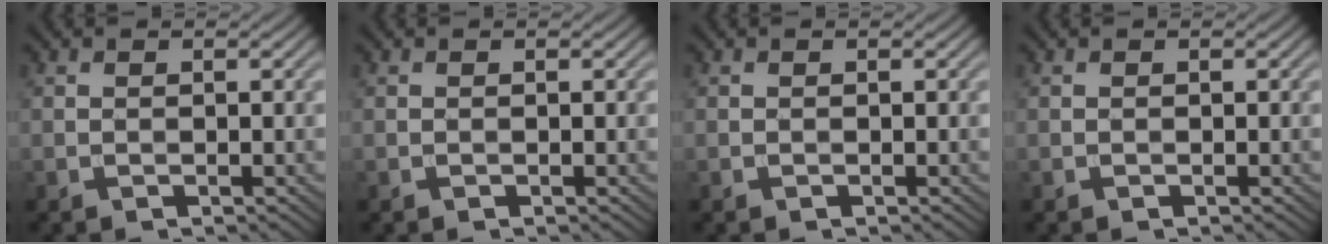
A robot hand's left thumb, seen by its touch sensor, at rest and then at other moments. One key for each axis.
{"total": 0.0}
{"total": 0.0}
{"total": 0.0}